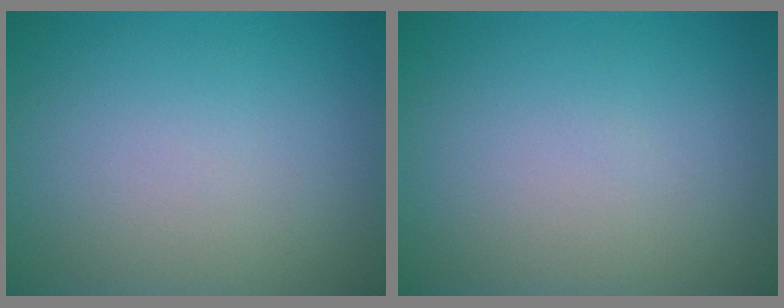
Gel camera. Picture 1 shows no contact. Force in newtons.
{"total": 0.0}